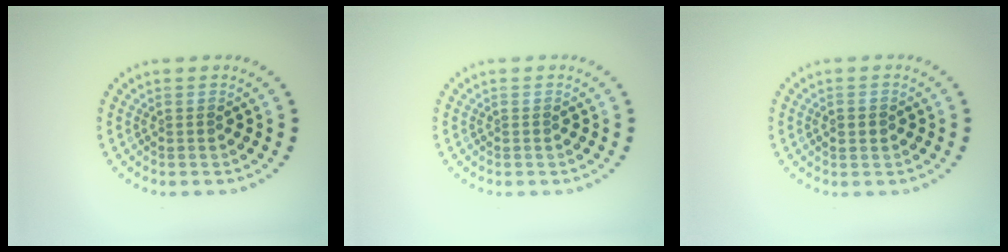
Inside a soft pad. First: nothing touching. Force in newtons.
{"total": 0.0}
{"total": 1.5, "press": 1.4, "slide": 0.2}